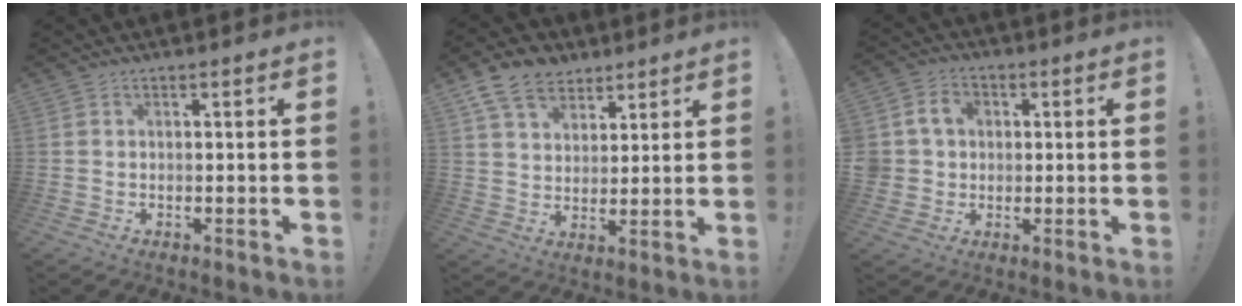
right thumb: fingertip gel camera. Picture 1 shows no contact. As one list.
[{"total": 11.5, "force": [7.5, 7.6, 4.1], "torque": [-0.074, -0.042, 0.148]}, {"total": 8.0, "force": [0.9, 7.3, 3.1], "torque": [-0.055, 0.012, 0.024]}]